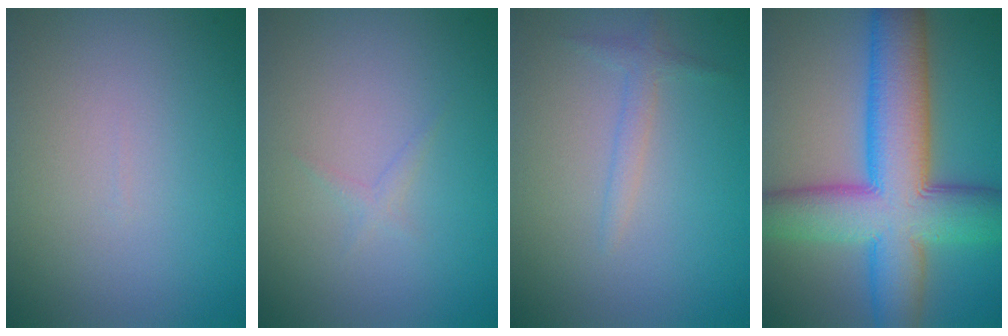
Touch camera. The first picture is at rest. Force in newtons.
{"total": 0.7, "press": 0.7, "slide": 0.0}
{"total": 1.3, "press": 1.3, "slide": 0.0}
{"total": 12.3, "press": 12.3, "slide": 0.3}